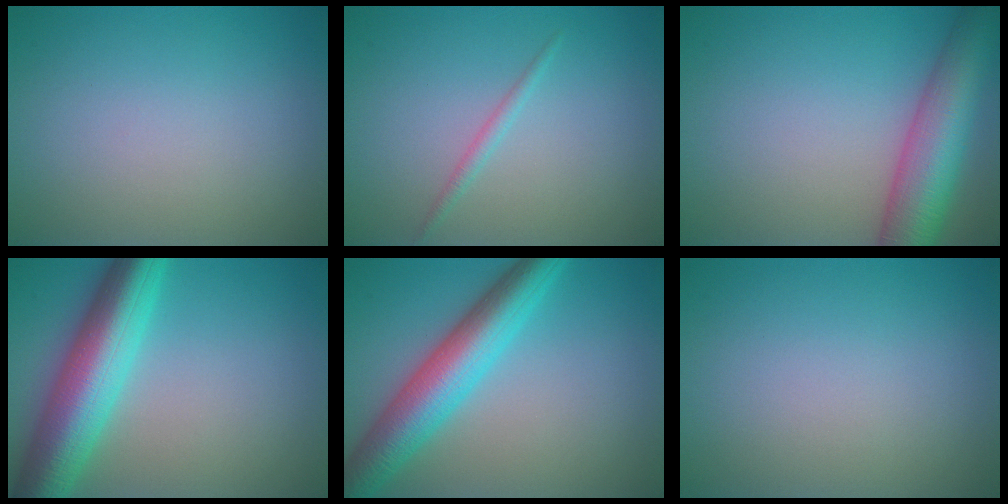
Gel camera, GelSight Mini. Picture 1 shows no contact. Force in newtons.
{"total": 1.0, "press": 1.0, "slide": 0.0}
{"total": 8.4, "press": 8.4, "slide": 0.4}
{"total": 9.4, "press": 9.4, "slide": 0.2}
{"total": 7.4, "press": 7.4, "slide": 0.1}
{"total": 0.0}